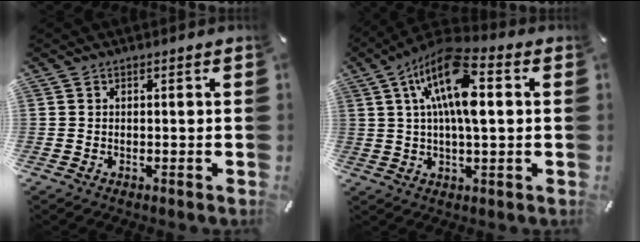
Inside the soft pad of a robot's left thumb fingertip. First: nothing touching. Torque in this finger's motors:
{"motor_torque": [2.02, 1.62, 1.89, -0.88, 0.58]}